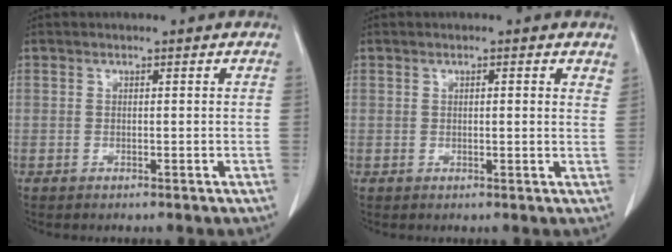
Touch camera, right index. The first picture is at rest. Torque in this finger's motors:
{"motor_torque": [0.02, 0.03, 0.03, 0.00]}